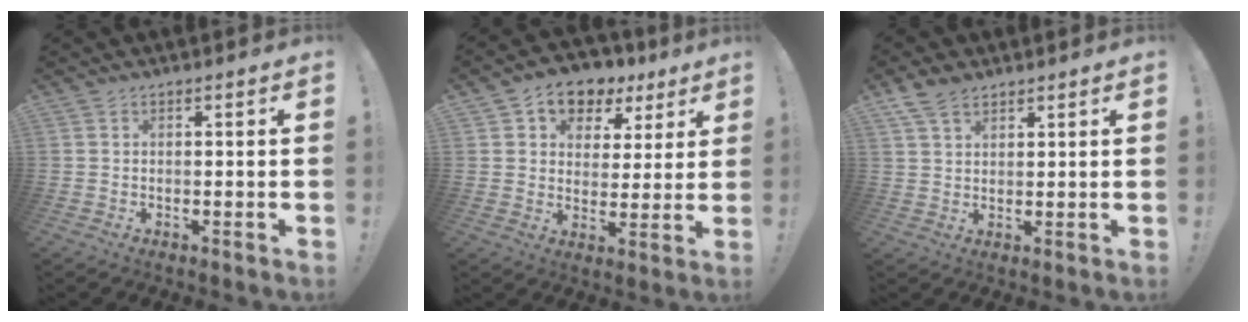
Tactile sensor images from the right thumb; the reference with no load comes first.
{"total": 8.8, "force": [4.8, 6.6, 3.4], "torque": [-0.052, -0.026, 0.091]}
{"total": 6.3, "force": [4.3, 3.4, 3.0], "torque": [-0.061, -0.013, 0.085]}